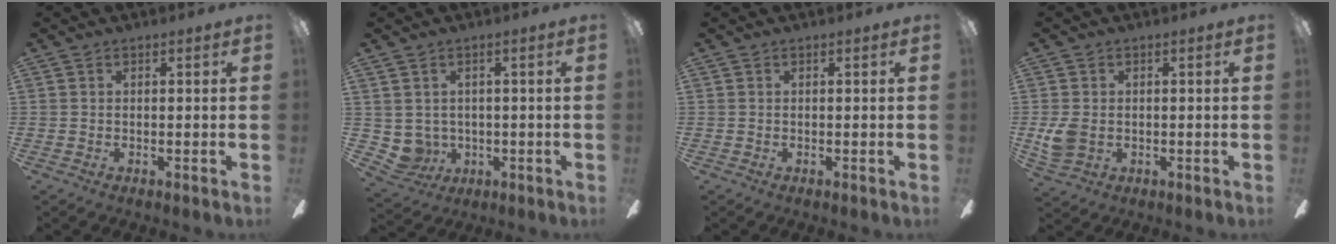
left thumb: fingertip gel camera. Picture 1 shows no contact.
{"total": 4.6, "force": [1.6, 4.2, 0.8], "torque": [-0.052, -0.011, 0.031]}
{"total": 0.0}
{"total": 3.9, "force": [0.3, 3.1, 2.4], "torque": [-0.048, -0.001, 0.004]}